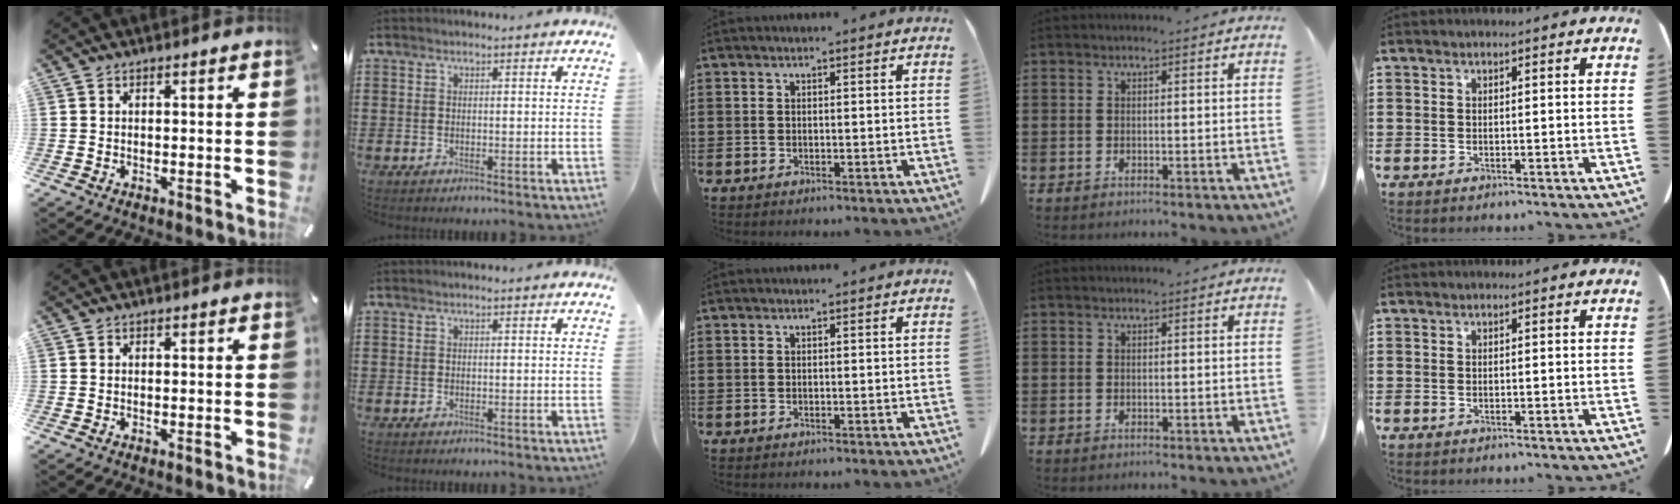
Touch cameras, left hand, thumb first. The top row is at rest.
{}